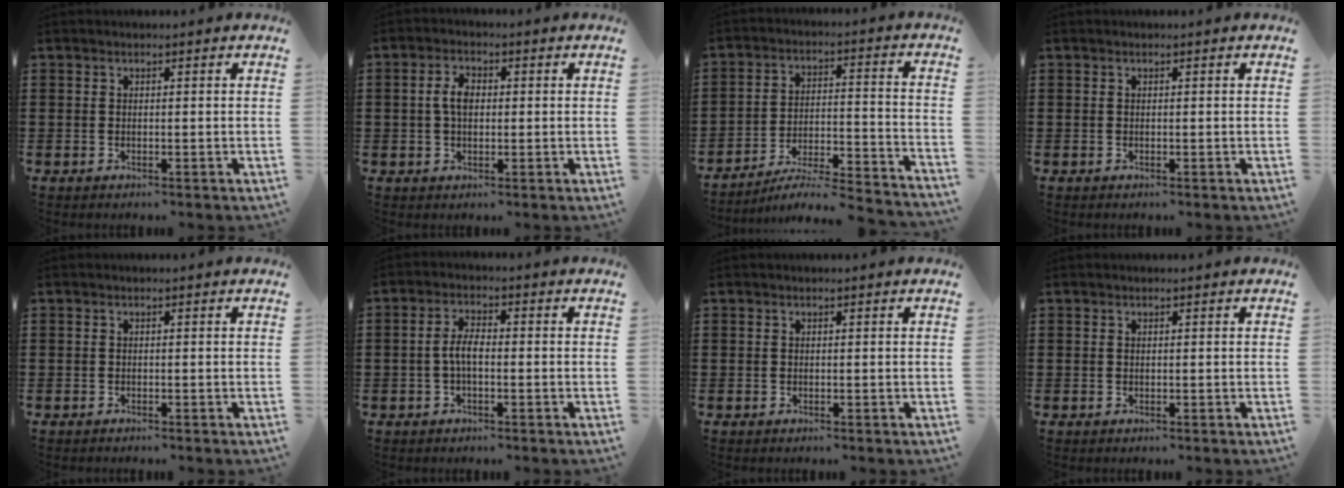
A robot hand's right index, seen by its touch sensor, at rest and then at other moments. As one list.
[{"total": 3.7, "force": [0.0, 2.0, 3.1], "torque": [-0.070, 0.008, -0.005]}, {"total": 4.7, "force": [-4.4, -0.1, 1.7], "torque": [-0.032, -0.016, -0.092]}, {"total": 0.0}, {"total": 0.7, "force": [-0.7, -0.1, -0.1], "torque": [0.001, -0.002, -0.014]}, {"total": 3.6, "force": [-0.9, 1.2, 3.2], "torque": [-0.081, -0.002, -0.025]}, {"total": 0.0}, {"total": 0.0}]